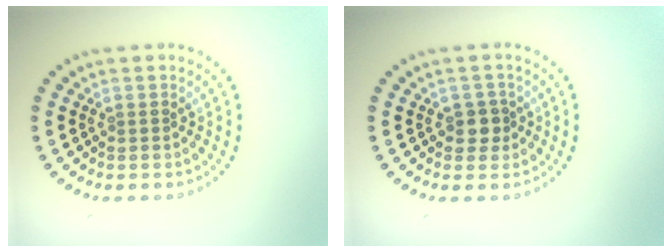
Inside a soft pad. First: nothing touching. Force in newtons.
{"total": 1.8, "press": 1.5, "slide": 0.9}